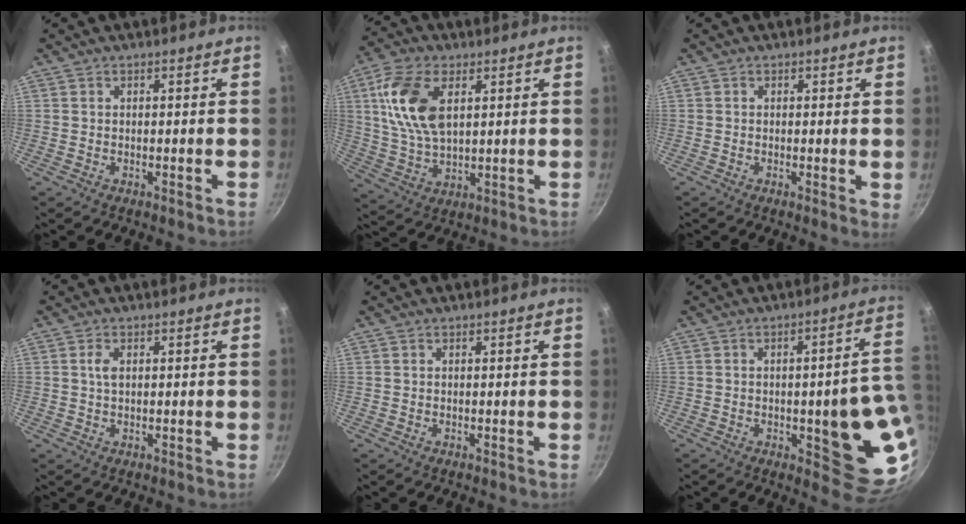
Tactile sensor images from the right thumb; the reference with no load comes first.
{"total": 13.5, "force": [4.1, 7.4, 10.5], "torque": [-0.199, -0.008, 0.082]}
{"total": 1.6, "force": [0.1, 0.4, 1.5], "torque": [-0.020, -0.005, -0.002]}
{"total": 1.9, "force": [0.4, 1.0, 1.6], "torque": [-0.031, 0.002, 0.009]}
{"total": 0.0}
{"total": 18.5, "force": [-1.9, 6.3, 17.3], "torque": [-0.149, -0.001, -0.022]}